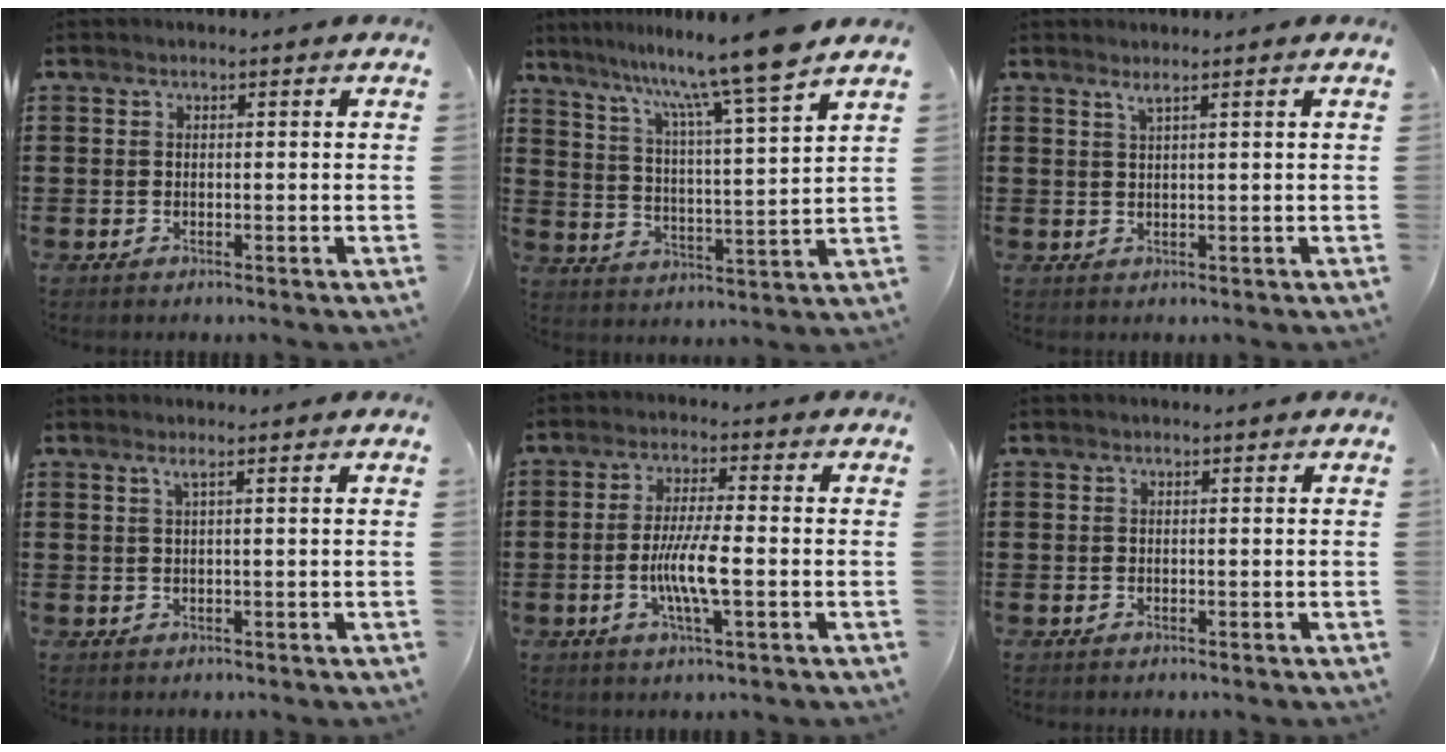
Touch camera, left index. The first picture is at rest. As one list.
[{"total": 11.0, "force": [9.1, -1.8, 5.8], "torque": [-0.136, -0.054, 0.144]}, {"total": 1.4, "force": [1.0, -0.3, 1.0], "torque": [-0.021, -0.003, 0.018]}, {"total": 1.3, "force": [0.5, -0.3, 1.1], "torque": [-0.021, -0.004, 0.009]}, {"total": 7.0, "force": [-1.4, 1.0, 6.7], "torque": [-0.135, -0.008, -0.032]}, {"total": 0.0}]